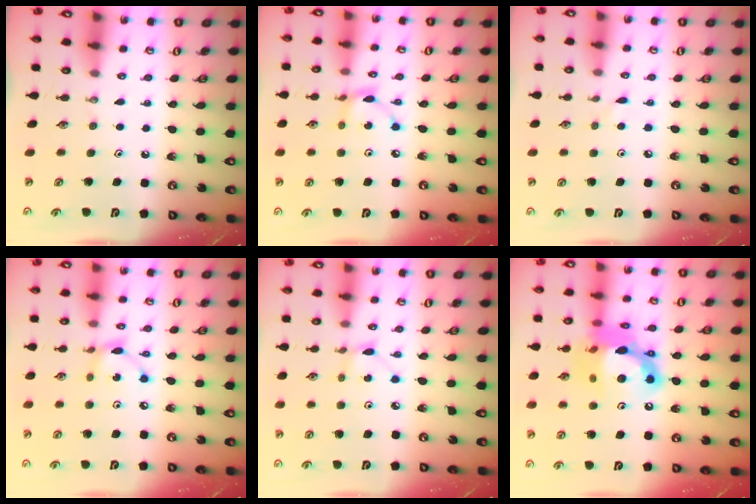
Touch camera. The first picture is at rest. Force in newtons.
{"total": 4.8, "press": 4.8, "slide": 0.1}
{"total": 2.6, "press": 2.6, "slide": 0.3}
{"total": 6.3, "press": 6.3, "slide": 0.2}
{"total": 2.2, "press": 2.2, "slide": 0.3}
{"total": 18.9, "press": 18.8, "slide": 1.2}